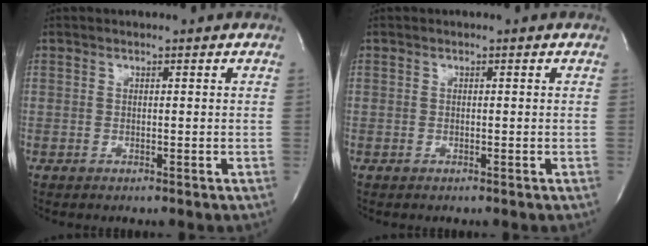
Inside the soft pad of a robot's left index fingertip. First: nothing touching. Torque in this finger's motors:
{"motor_torque": [-0.01, 0.01, -0.01, 0.00]}